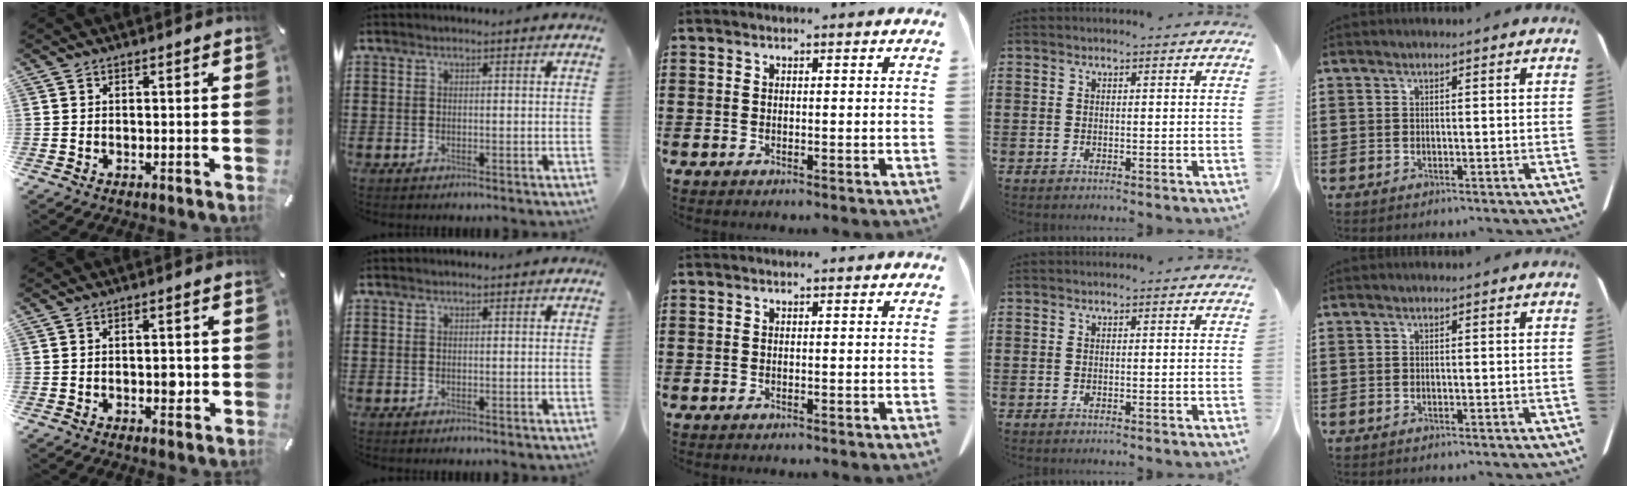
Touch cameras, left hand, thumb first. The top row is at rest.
{"thumb": {"total": 3.1, "force": [-0.5, 1.8, 2.5], "torque": [-0.028, 0.000, -0.012]}}